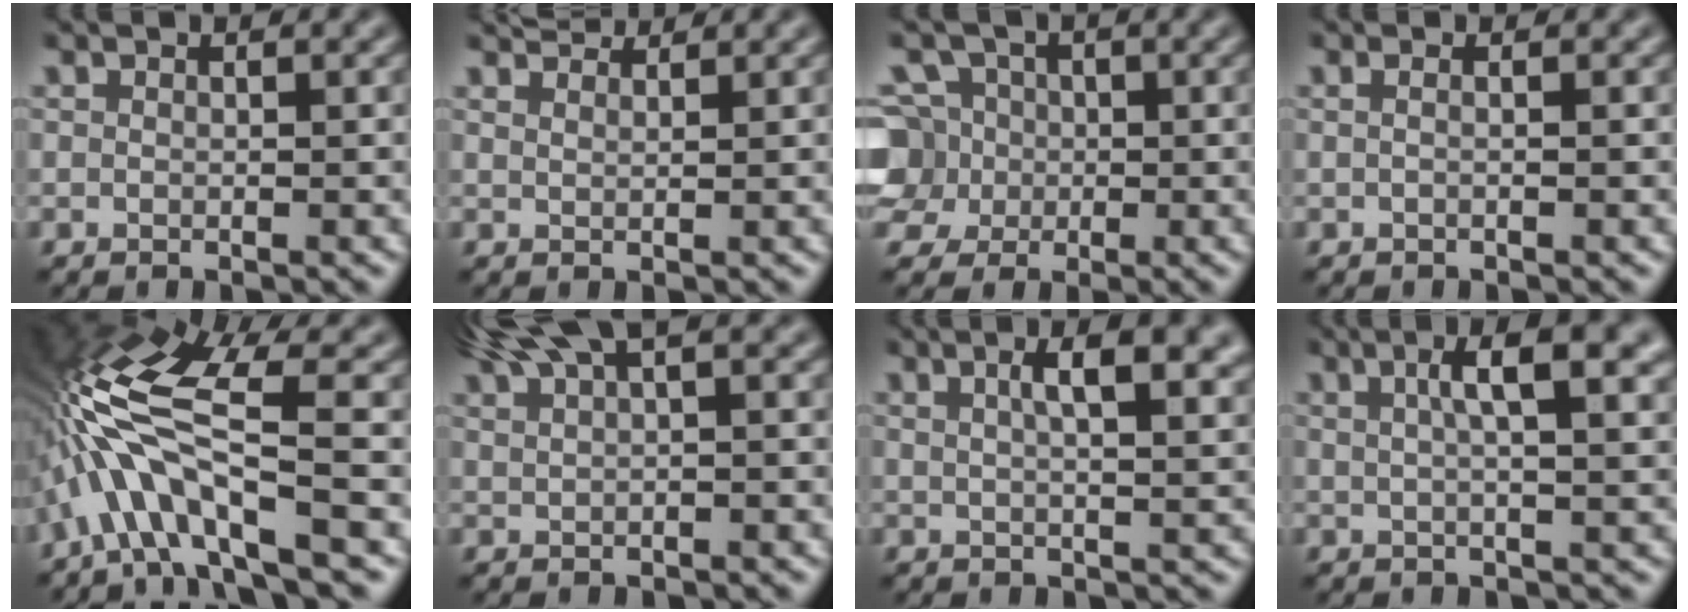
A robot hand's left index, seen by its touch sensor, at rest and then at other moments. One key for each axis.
{"total": 2.7, "fx": 2.5, "fy": 0.6, "fz": 0.8, "tx": -0.008, "ty": 0.001, "tz": 0.030}
{"total": 7.4, "fx": -0.5, "fy": 6.8, "fz": 3.0, "tx": -0.066, "ty": 0.031, "tz": -0.044}
{"total": 1.2, "fx": 0.1, "fy": 0.6, "fz": 1.0, "tx": -0.004, "ty": -0.009, "tz": -0.010}
{"total": 9.3, "fx": -2.6, "fy": 2.7, "fz": 8.5, "tx": -0.175, "ty": 0.022, "tz": -0.059}
{"total": 4.5, "fx": 2.9, "fy": 1.0, "fz": 3.3, "tx": -0.057, "ty": 0.014, "tz": 0.051}
{"total": 6.4, "fx": 2.4, "fy": 2.5, "fz": 5.4, "tx": -0.046, "ty": 0.022, "tz": 0.023}
{"total": 5.6, "fx": 1.8, "fy": 1.5, "fz": 5.1, "tx": -0.067, "ty": 0.011, "tz": 0.023}